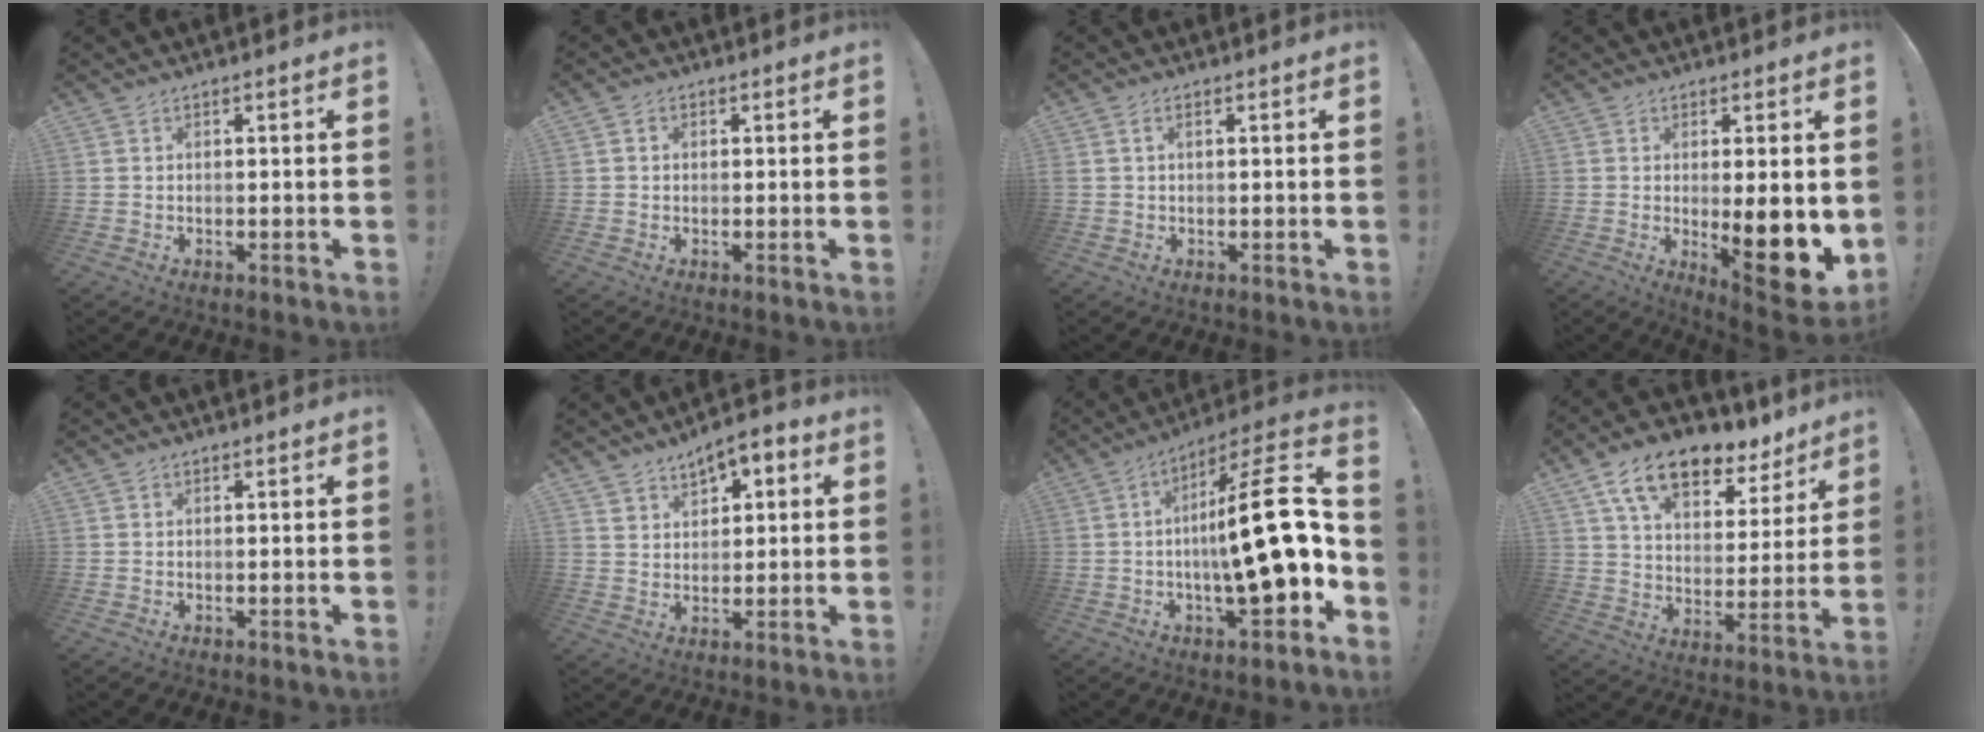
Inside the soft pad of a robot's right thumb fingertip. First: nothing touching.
{"total": 1.4, "force": [0.1, 1.3, 0.5], "torque": [-0.004, 0.002, -0.001]}
{"total": 1.4, "force": [0.4, 0.5, 1.2], "torque": [-0.028, 0.004, 0.008]}
{"total": 13.1, "force": [-1.2, 3.1, 12.7], "torque": [-0.159, -0.024, -0.012]}
{"total": 0.0}
{"total": 6.4, "force": [3.8, 4.2, 2.9], "torque": [-0.040, -0.018, 0.070]}
{"total": 21.9, "force": [-1.4, 4.7, 21.4], "torque": [-0.343, 0.003, -0.029]}
{"total": 15.6, "force": [10.4, 7.9, 8.5], "torque": [-0.138, -0.063, 0.184]}